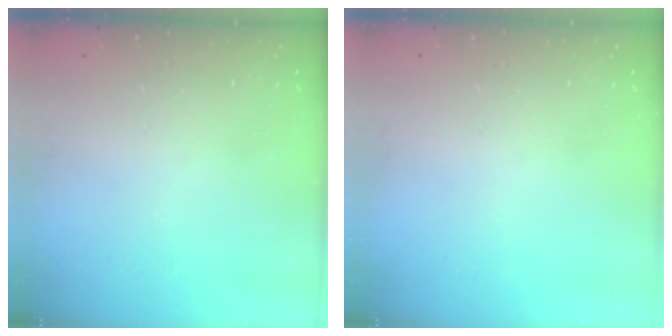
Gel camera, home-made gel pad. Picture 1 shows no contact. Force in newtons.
{"total": 0.0}